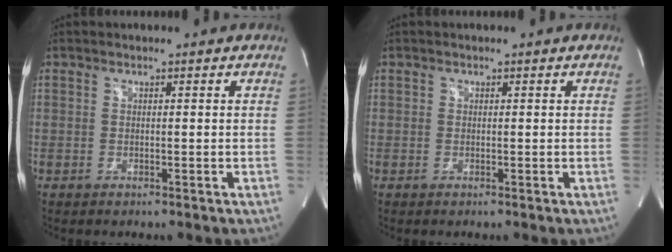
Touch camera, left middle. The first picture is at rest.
{"total": 0.0}